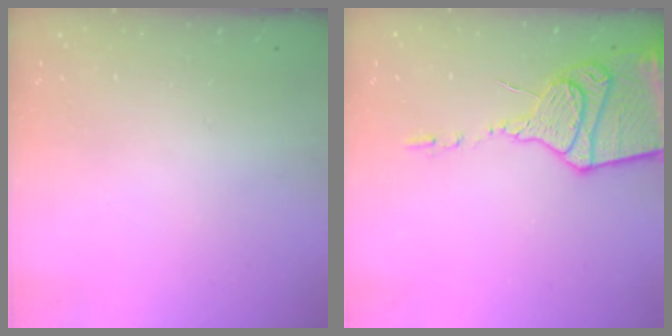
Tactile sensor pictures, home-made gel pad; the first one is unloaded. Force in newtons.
{"total": 16.9, "press": 16.8, "slide": 1.6}